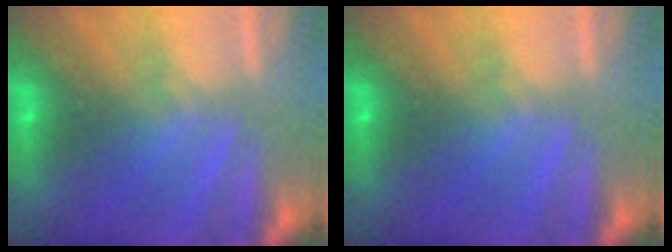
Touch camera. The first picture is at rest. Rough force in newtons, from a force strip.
{"total": 0.0}